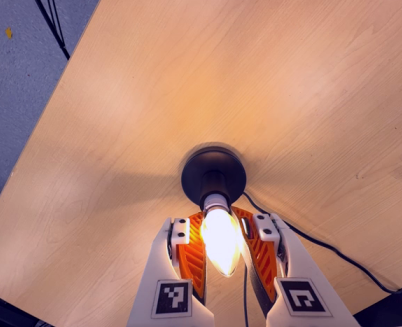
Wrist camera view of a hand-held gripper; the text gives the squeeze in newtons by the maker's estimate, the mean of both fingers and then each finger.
{"total": 18.8, "left": 24.8, "right": 12.8}